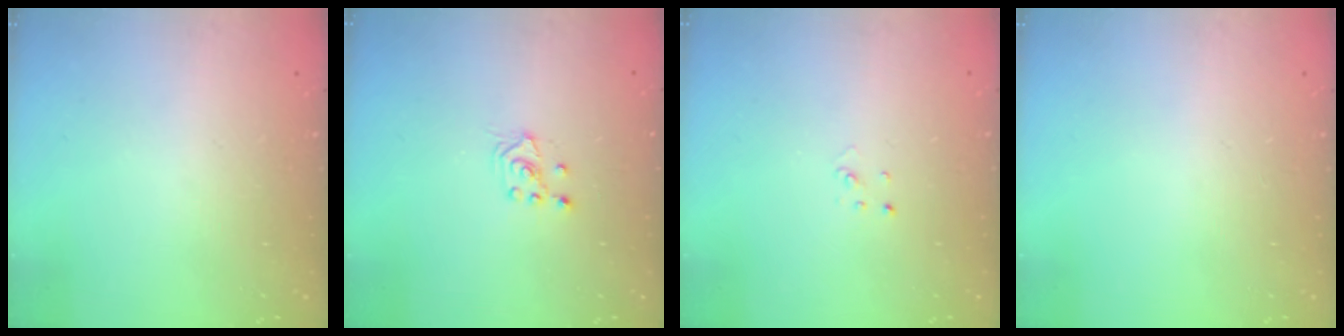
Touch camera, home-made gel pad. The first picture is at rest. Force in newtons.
{"total": 2.6, "press": 2.4, "slide": 0.8}
{"total": 2.0, "press": 2.0, "slide": 0.1}
{"total": 0.0}